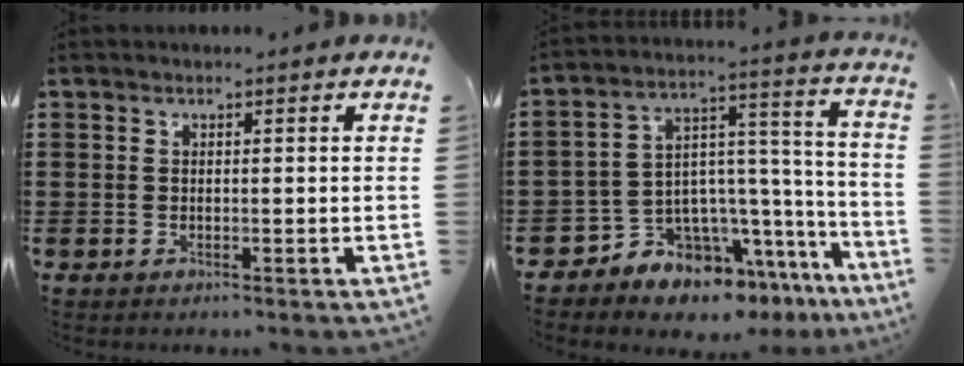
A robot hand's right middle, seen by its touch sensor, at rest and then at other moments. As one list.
[{"total": 7.8, "force": [-7.0, 3.1, 0.8], "torque": [-0.026, -0.006, -0.134]}]